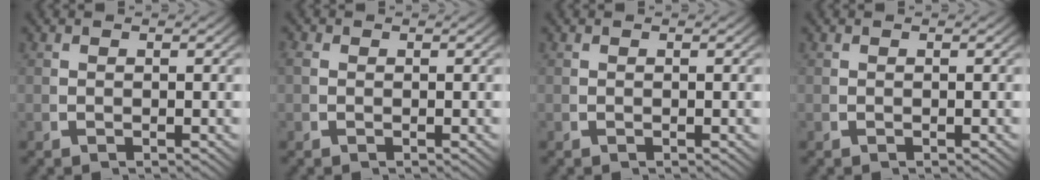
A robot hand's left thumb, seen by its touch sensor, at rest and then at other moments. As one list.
[{"total": 0.6, "force": [0.1, 0.5, 0.3], "torque": [-0.012, -0.006, 0.006]}, {"total": 0.0}, {"total": 0.0}]